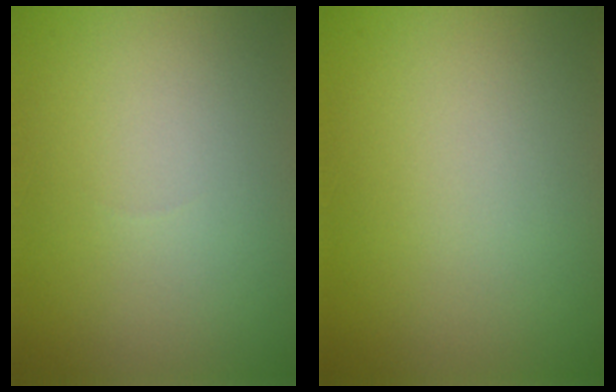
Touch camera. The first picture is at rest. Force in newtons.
{"total": 0.0}